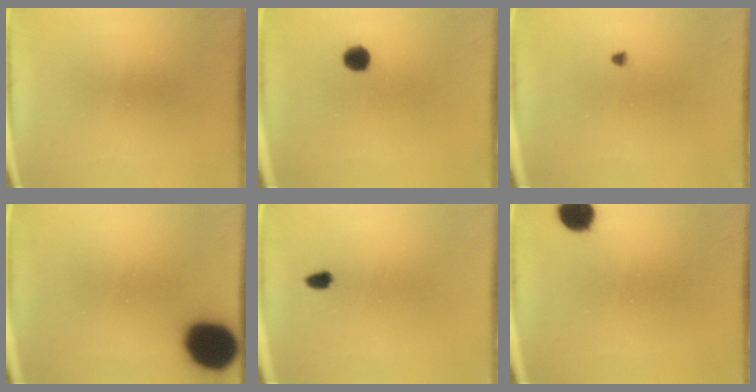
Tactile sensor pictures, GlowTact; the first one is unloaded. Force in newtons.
{"total": 2.8}
{"total": 0.7}
{"total": 18.8}
{"total": 1.4}
{"total": 5.4}